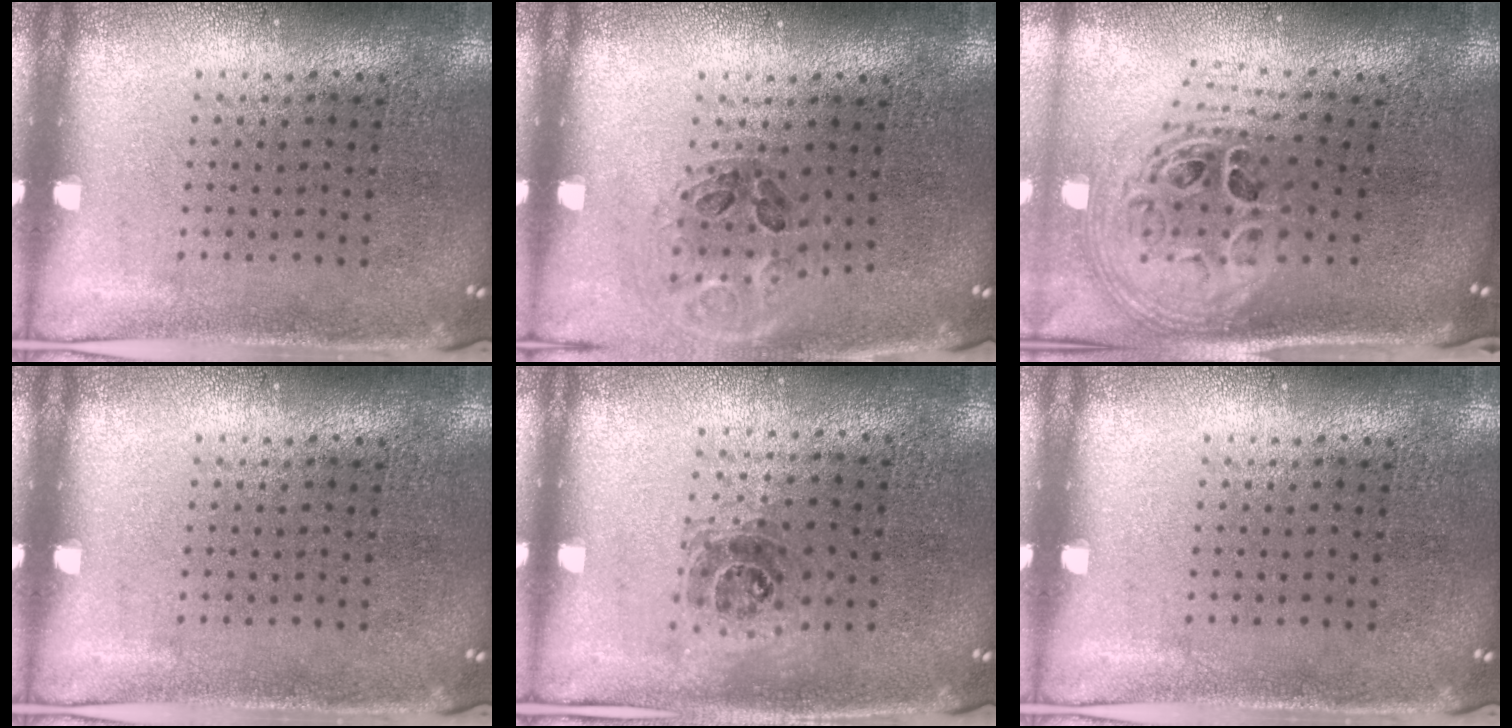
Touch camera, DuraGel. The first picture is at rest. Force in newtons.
{"total": 1.0, "press": 1.0, "slide": 0.1}
{"total": 2.9, "press": 2.0, "slide": 2.1}
{"total": 0.0}
{"total": 1.1, "press": 1.0, "slide": 0.5}
{"total": 0.0}